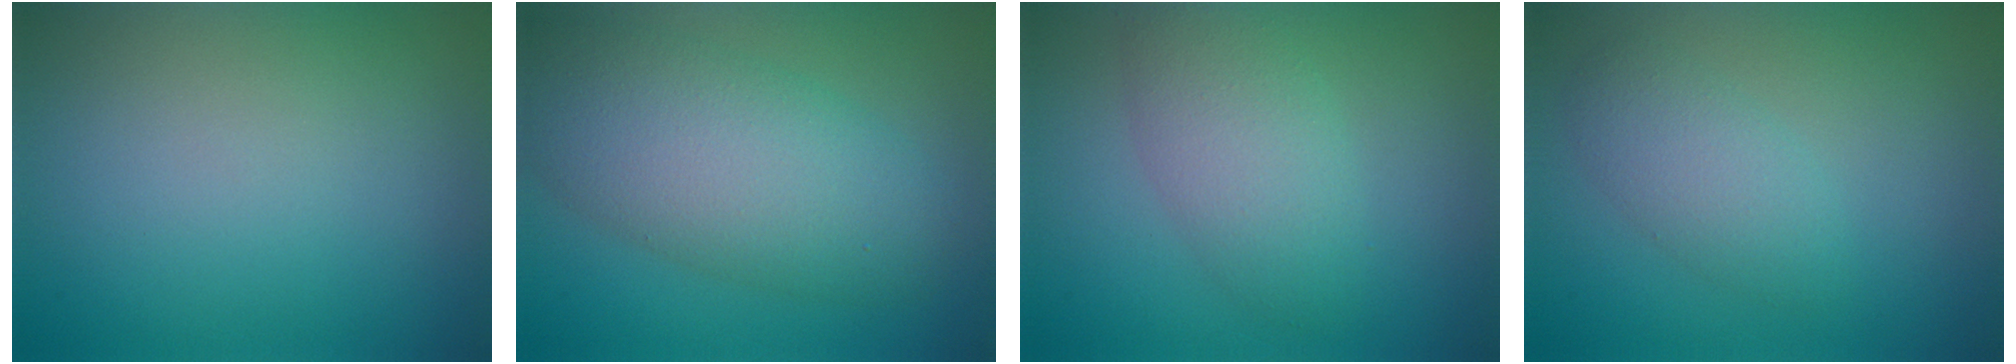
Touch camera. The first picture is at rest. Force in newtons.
{"total": 8.1, "press": 8.1, "slide": 0.3}
{"total": 4.2, "press": 4.2, "slide": 0.1}
{"total": 2.7, "press": 2.7, "slide": 0.1}